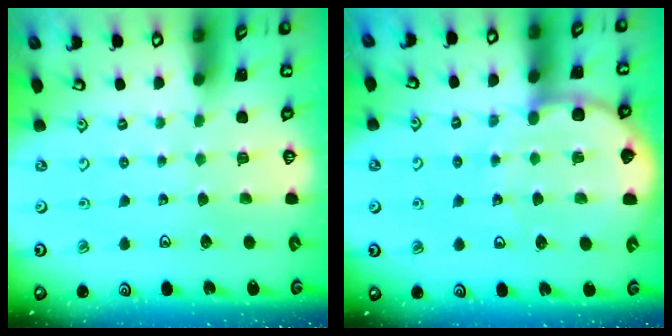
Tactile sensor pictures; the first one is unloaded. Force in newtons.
{"total": 8.9, "press": 8.8, "slide": 1.3}